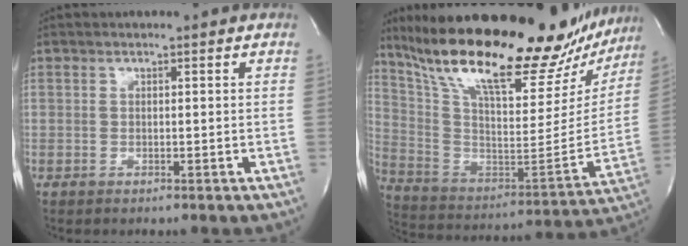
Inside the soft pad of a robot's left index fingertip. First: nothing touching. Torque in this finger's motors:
{"motor_torque": [1.37, -0.77, 0.51, 0.21]}